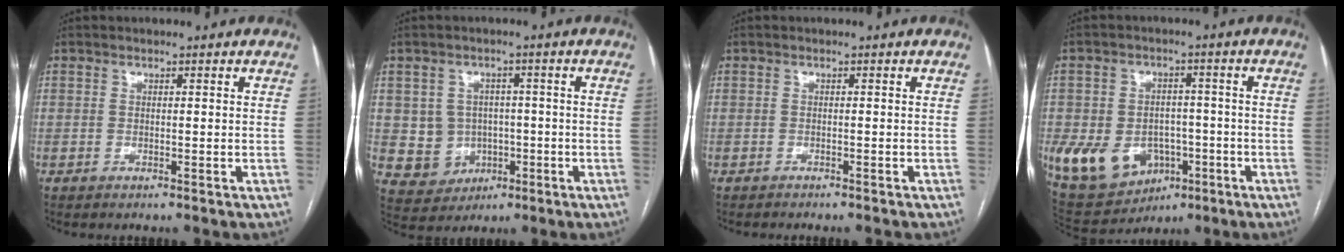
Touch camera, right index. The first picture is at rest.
{"total": 6.4, "force": [-0.5, 6.2, 1.4], "torque": [-0.025, 0.017, 0.006]}
{"total": 2.8, "force": [-2.6, 0.2, 1.1], "torque": [-0.016, -0.002, -0.032]}
{"total": 12.4, "force": [-3.9, 9.3, 7.3], "torque": [-0.136, 0.015, -0.045]}